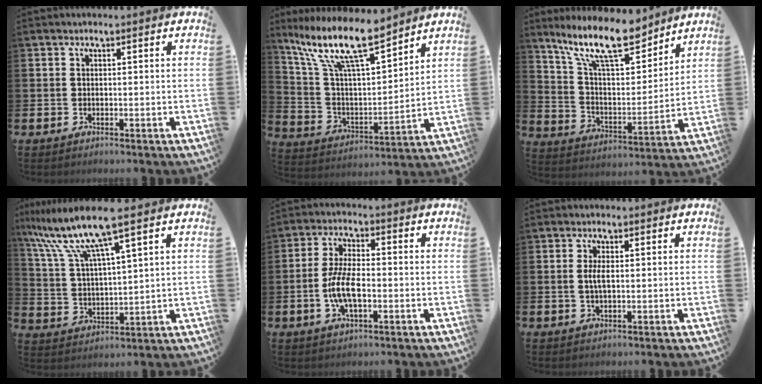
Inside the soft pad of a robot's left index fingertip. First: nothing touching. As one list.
[{"total": 13.1, "force": [10.0, 3.0, 7.8], "torque": [-0.179, -0.050, 0.175]}, {"total": 13.8, "force": [10.9, 4.1, 7.3], "torque": [-0.157, -0.055, 0.192]}, {"total": 10.9, "force": [8.2, 1.2, 7.0], "torque": [-0.167, -0.031, 0.139]}, {"total": 6.5, "force": [-1.3, 2.6, 5.8], "torque": [-0.116, -0.001, -0.029]}, {"total": 2.2, "force": [0.1, 0.8, 2.1], "torque": [-0.045, 0.005, 0.001]}]